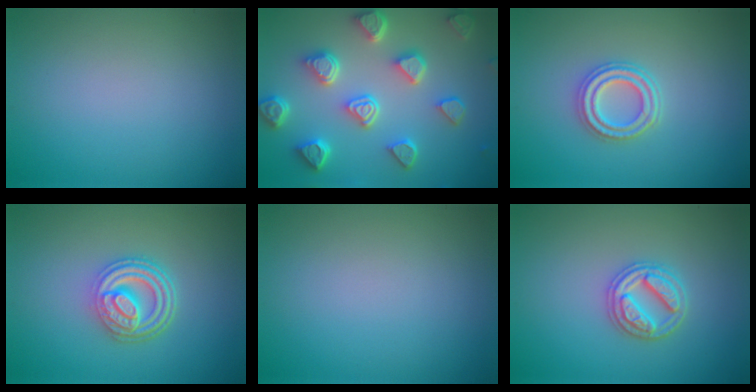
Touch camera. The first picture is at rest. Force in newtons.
{"total": 6.6, "press": 5.3, "slide": 3.9}
{"total": 2.9, "press": 2.5, "slide": 1.4}
{"total": 4.8, "press": 3.7, "slide": 3.1}
{"total": 0.0}
{"total": 3.0, "press": 2.9, "slide": 0.4}